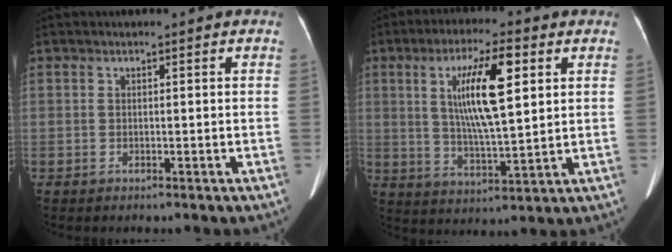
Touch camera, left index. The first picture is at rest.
{"total": 11.4, "force": [3.2, 1.7, 10.8], "torque": [-0.195, -0.003, 0.060]}